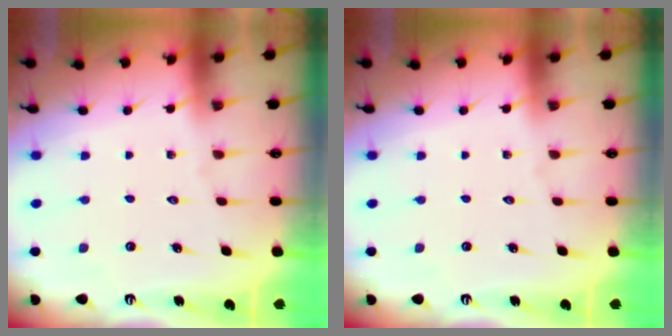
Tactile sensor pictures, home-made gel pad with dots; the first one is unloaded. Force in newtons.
{"total": 0.0}